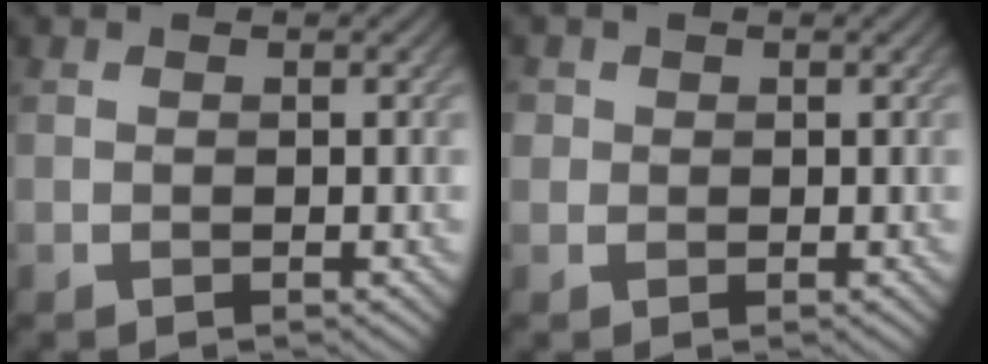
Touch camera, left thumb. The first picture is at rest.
{"total": 1.4, "force": [0.4, 1.3, 0.2], "torque": [-0.001, -0.002, 0.004]}